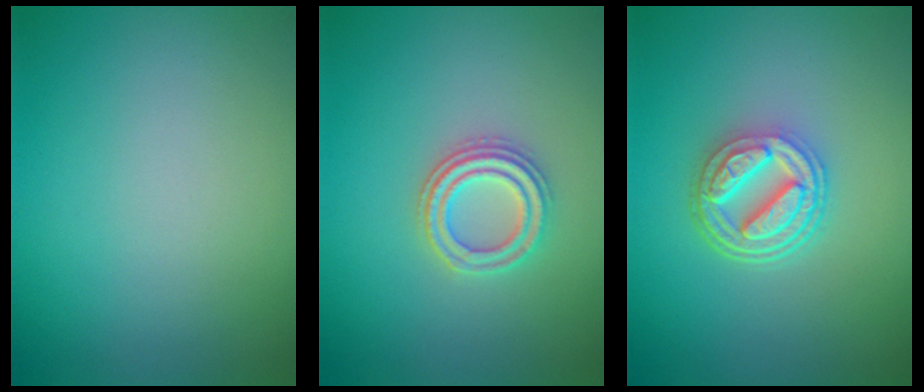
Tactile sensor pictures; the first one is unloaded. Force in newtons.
{"total": 2.7, "press": 2.6, "slide": 1.0}
{"total": 4.9, "press": 3.7, "slide": 3.3}